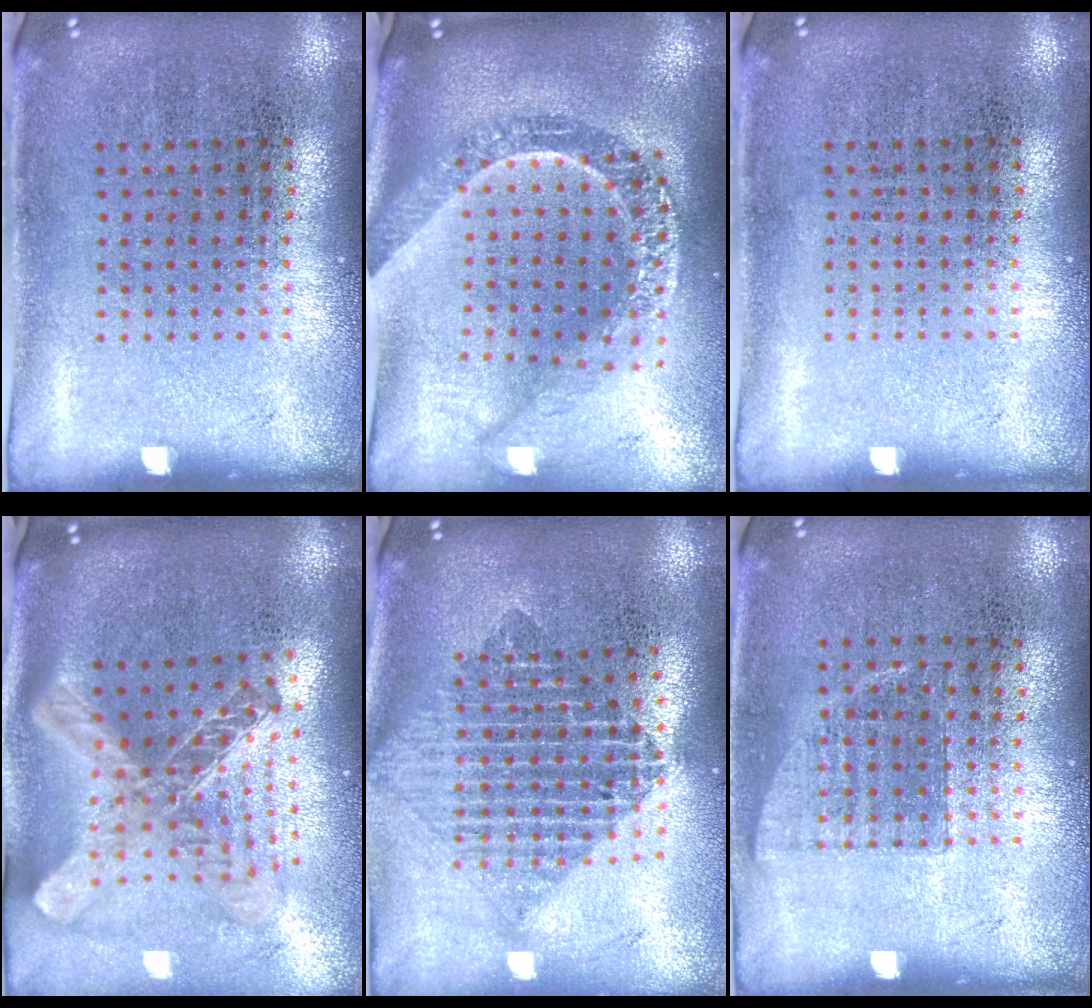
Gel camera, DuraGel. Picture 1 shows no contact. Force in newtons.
{"total": 2.7, "press": 2.2, "slide": 1.6}
{"total": 0.0}
{"total": 2.8, "press": 2.1, "slide": 1.9}
{"total": 2.0, "press": 1.7, "slide": 1.1}
{"total": 0.6, "press": 0.6, "slide": 0.2}